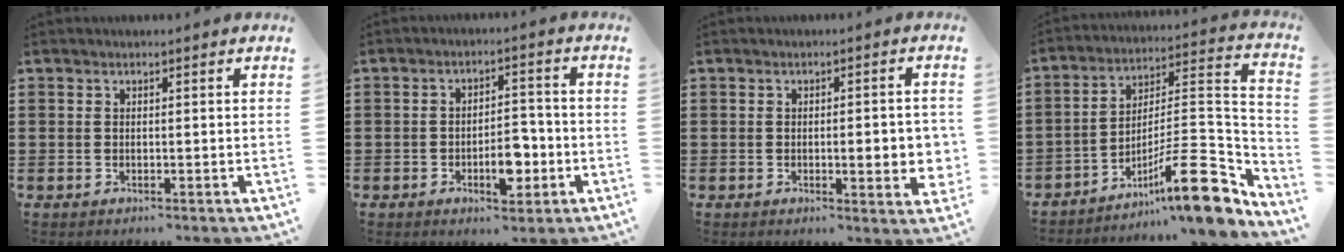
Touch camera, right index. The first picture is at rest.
{"total": 6.3, "force": [-2.4, 2.8, 5.1], "torque": [-0.081, 0.005, -0.043]}
{"total": 5.3, "force": [-0.7, 1.0, 5.1], "torque": [-0.068, -0.010, -0.013]}
{"total": 15.0, "force": [-9.0, 3.8, 11.4], "torque": [-0.152, 0.015, -0.159]}